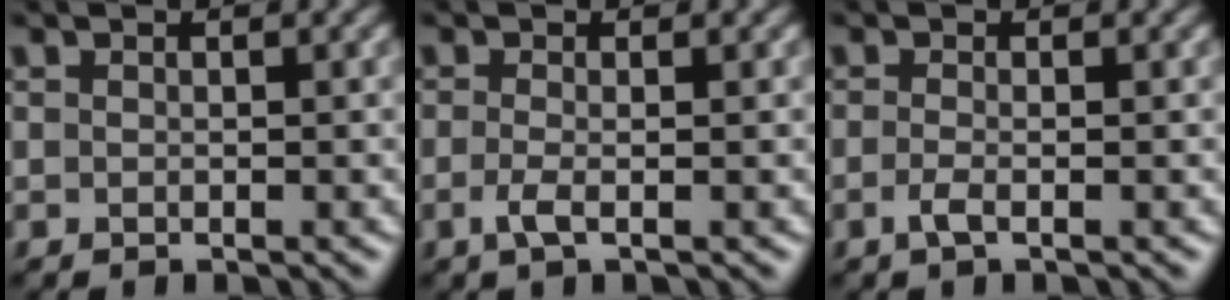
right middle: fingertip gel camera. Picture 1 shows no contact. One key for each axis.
{"total": 1.7, "fx": -0.5, "fy": 0.5, "fz": 1.6, "tx": -0.035, "ty": -0.005, "tz": -0.015}
{"total": 1.4, "fx": -0.6, "fy": 0.4, "fz": 1.3, "tx": -0.028, "ty": -0.004, "tz": -0.016}